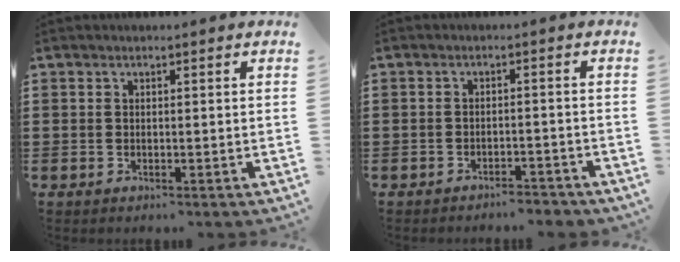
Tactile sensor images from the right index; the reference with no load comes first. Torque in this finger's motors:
{"motor_torque": [-0.20, 0.15, 0.09, -0.01]}